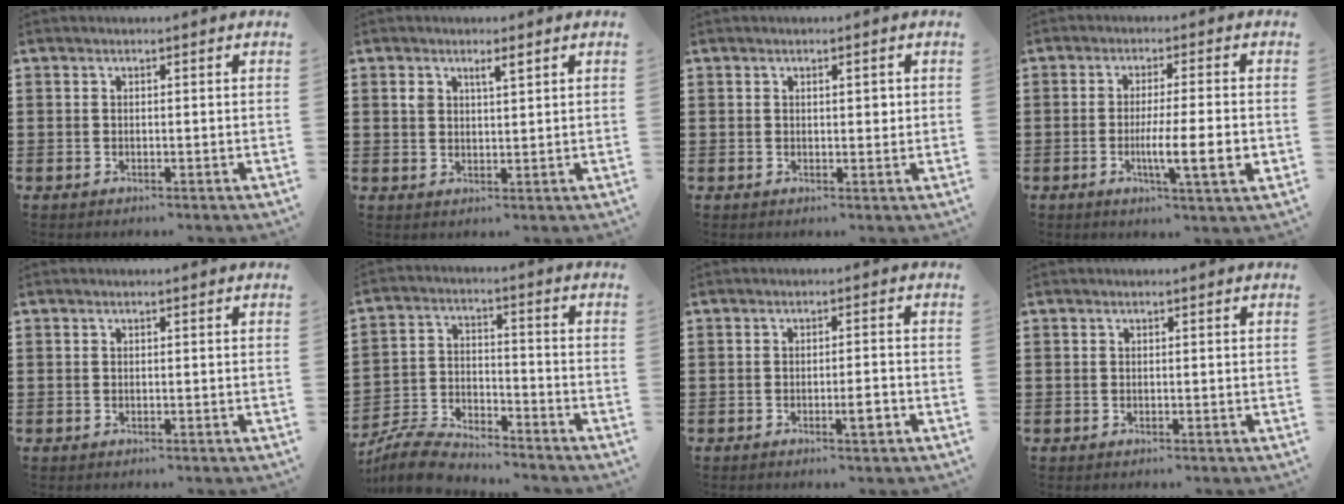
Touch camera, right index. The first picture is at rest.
{"total": 2.4, "force": [1.4, 0.9, 1.8], "torque": [-0.029, 0.001, 0.022]}
{"total": 1.6, "force": [0.5, 0.5, 1.4], "torque": [-0.019, 0.003, 0.004]}
{"total": 8.3, "force": [-1.8, 0.8, 8.0], "torque": [-0.130, -0.017, -0.031]}
{"total": 0.0}
{"total": 6.8, "force": [-6.5, 1.2, 1.5], "torque": [-0.039, 0.013, -0.131]}
{"total": 2.9, "force": [-1.3, 0.3, 2.5], "torque": [-0.043, -0.001, -0.023]}
{"total": 0.0}